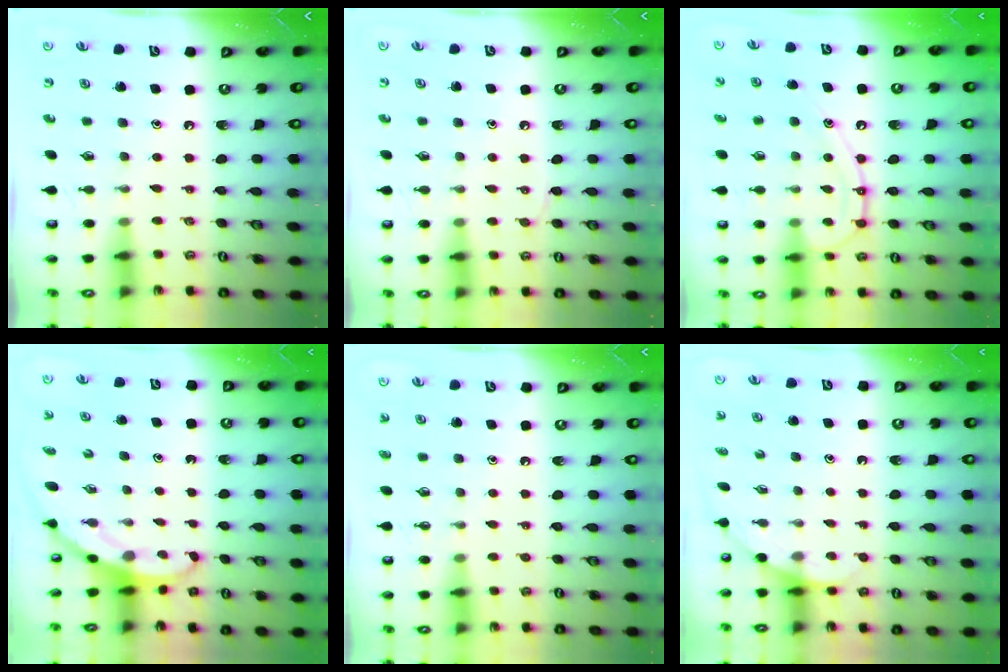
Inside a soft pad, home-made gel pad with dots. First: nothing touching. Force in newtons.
{"total": 6.4, "press": 6.3, "slide": 0.8}
{"total": 14.0, "press": 13.9, "slide": 1.4}
{"total": 3.2, "press": 3.2, "slide": 0.1}
{"total": 0.9, "press": 0.9, "slide": 0.0}
{"total": 3.6, "press": 3.6, "slide": 0.1}